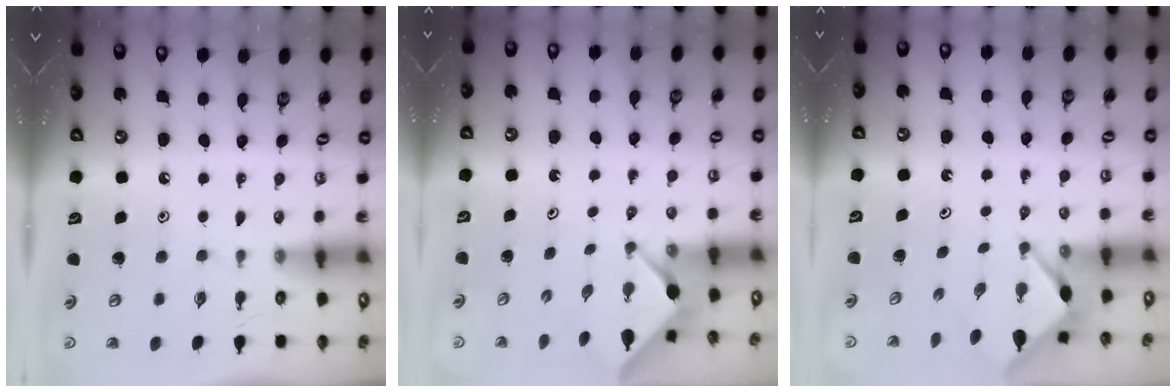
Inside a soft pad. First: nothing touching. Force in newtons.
{"total": 2.5, "press": 2.4, "slide": 0.3}
{"total": 2.9, "press": 2.9, "slide": 0.3}